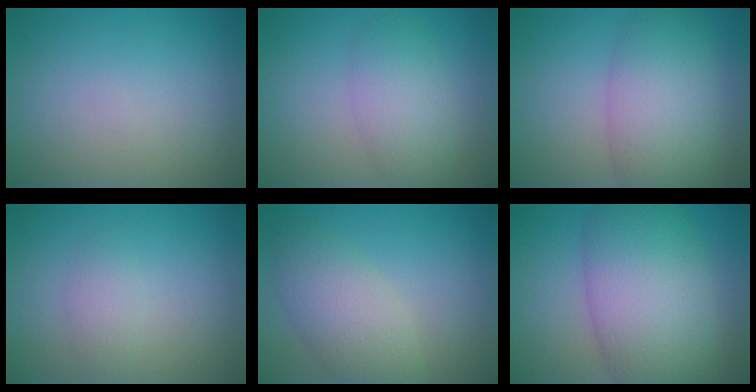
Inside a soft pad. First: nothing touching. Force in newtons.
{"total": 3.8, "press": 3.8, "slide": 0.1}
{"total": 6.9, "press": 6.9, "slide": 0.2}
{"total": 1.5, "press": 1.5, "slide": 0.0}
{"total": 4.5, "press": 4.5, "slide": 0.2}
{"total": 10.2, "press": 10.2, "slide": 0.3}